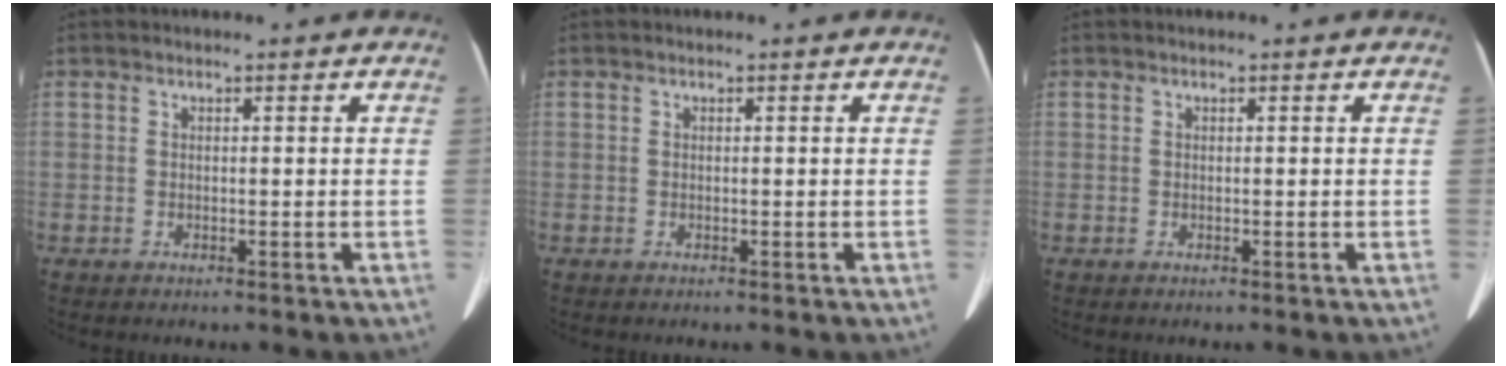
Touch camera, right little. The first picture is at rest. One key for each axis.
{"total": 0.0}
{"total": 0.0}